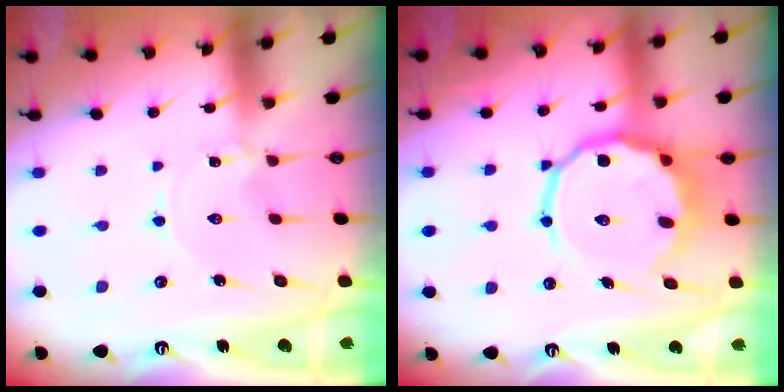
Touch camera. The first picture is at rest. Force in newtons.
{"total": 13.0, "press": 12.7, "slide": 3.0}